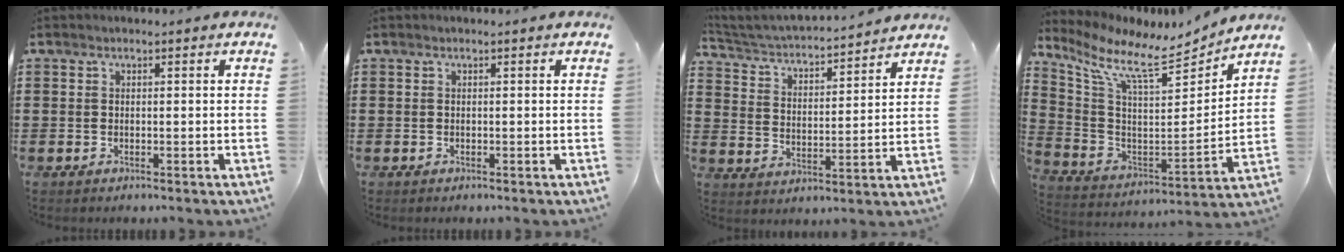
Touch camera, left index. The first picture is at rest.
{"total": 0.0}
{"total": 3.1, "force": [3.1, 0.0, 0.6], "torque": [-0.034, -0.030, 0.043]}
{"total": 9.7, "force": [8.0, 1.7, 5.3], "torque": [-0.137, -0.061, 0.130]}